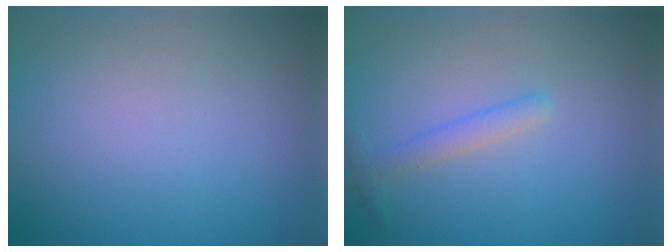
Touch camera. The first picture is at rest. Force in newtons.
{"total": 1.5, "press": 1.5, "slide": 0.1}